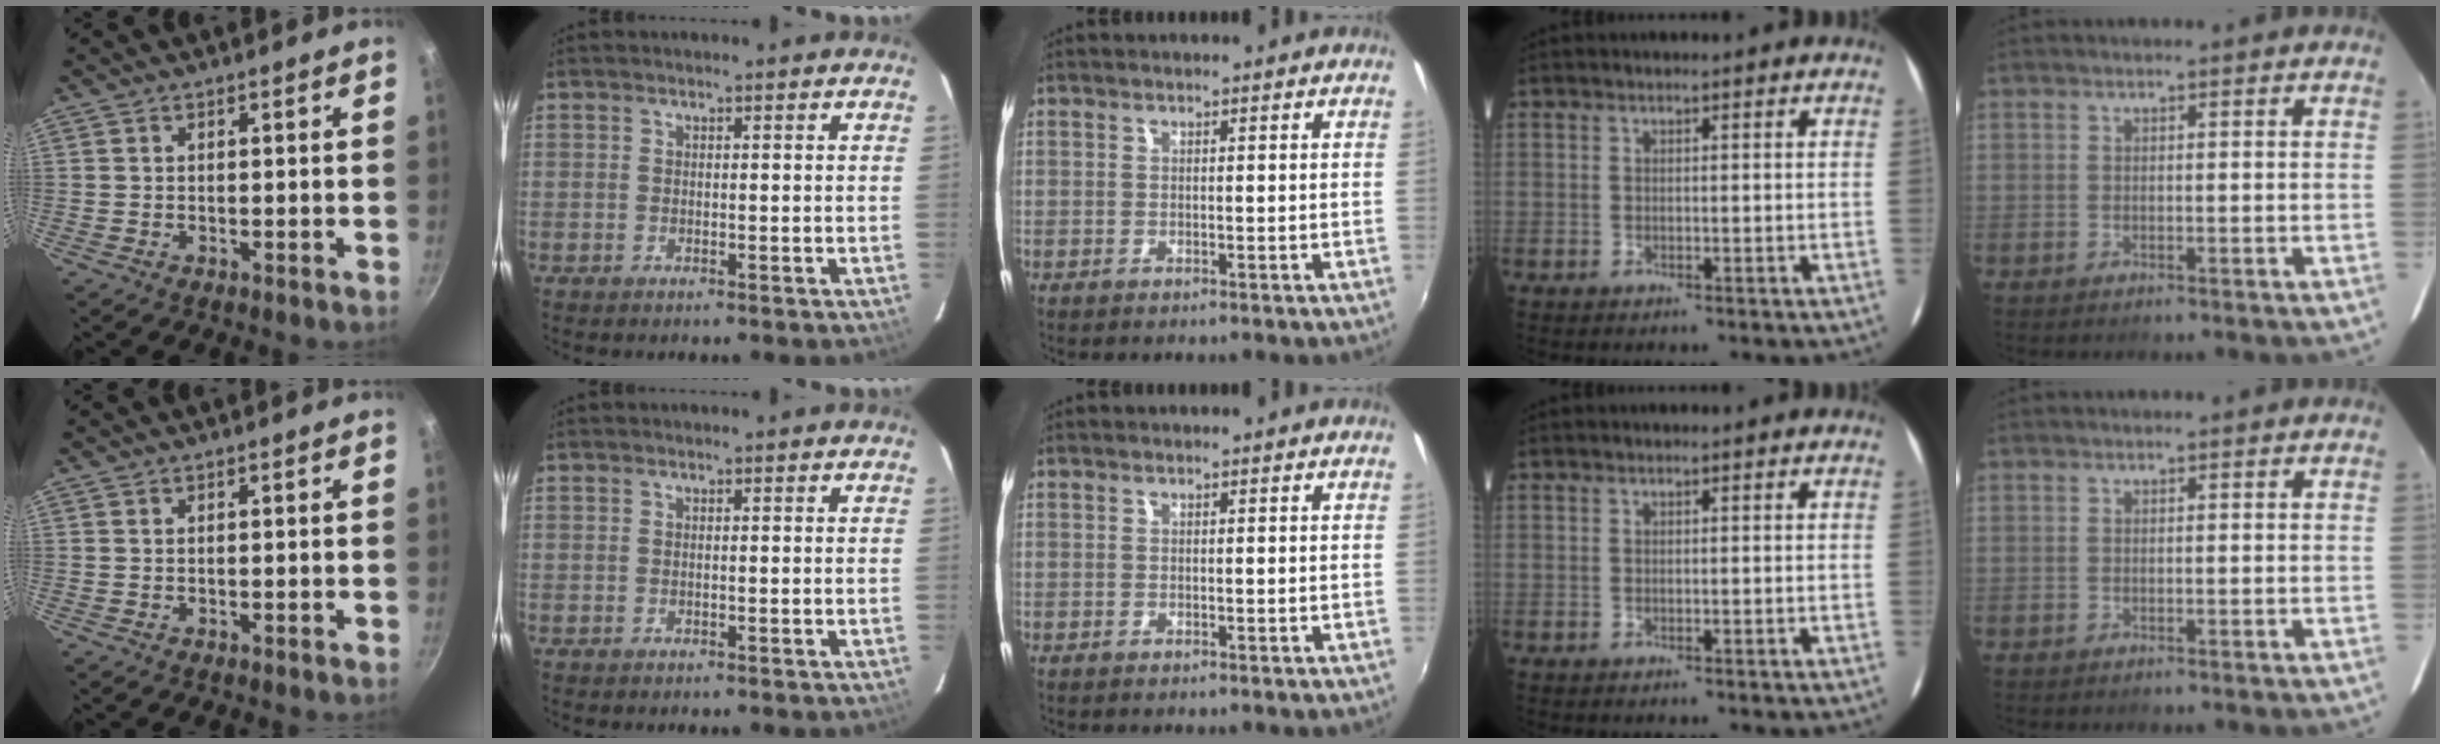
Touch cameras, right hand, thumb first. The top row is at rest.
{}